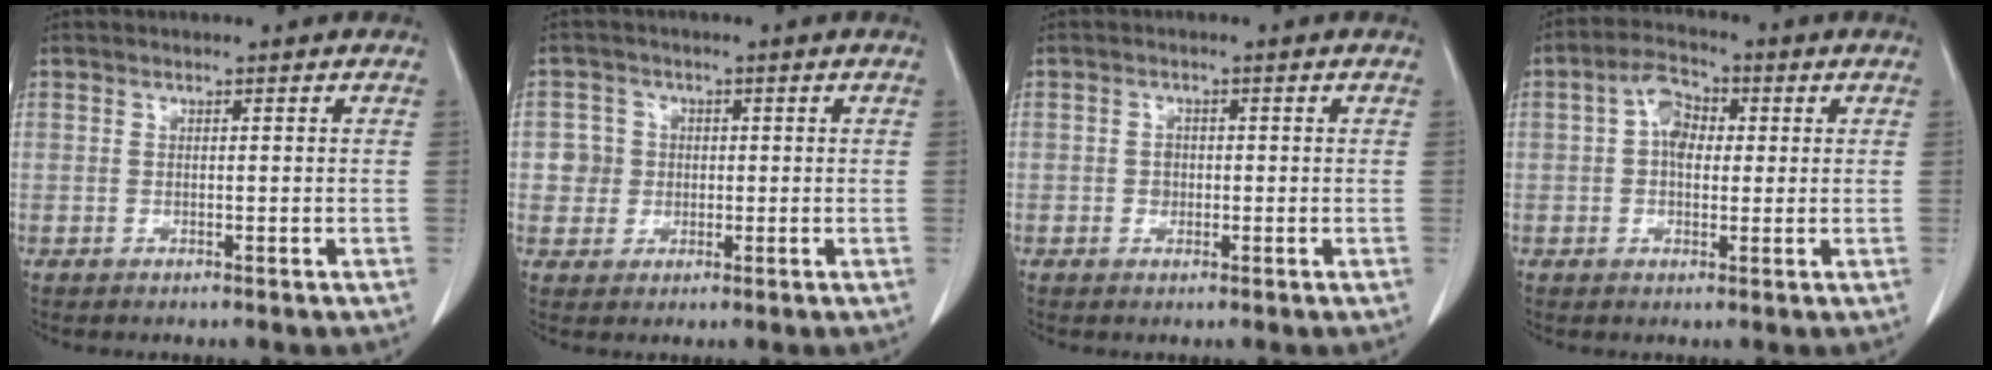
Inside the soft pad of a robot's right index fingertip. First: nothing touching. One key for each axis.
{"total": 3.8, "fx": 0.2, "fy": 3.8, "fz": 0.2, "tx": 0.008, "ty": 0.015, "tz": 0.008}
{"total": 1.5, "fx": -0.1, "fy": 1.3, "fz": 0.7, "tx": -0.006, "ty": 0.006, "tz": 0.001}
{"total": 5.5, "fx": 0.8, "fy": 3.4, "fz": 4.3, "tx": -0.082, "ty": 0.019, "tz": 0.010}